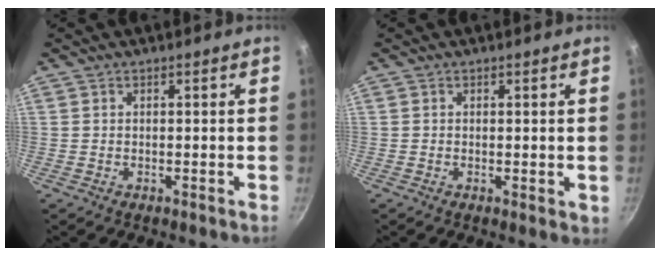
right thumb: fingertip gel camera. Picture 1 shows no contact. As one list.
[{"total": 1.2, "force": [0.1, 0.5, 1.1], "torque": [-0.014, -0.004, 0.001]}]